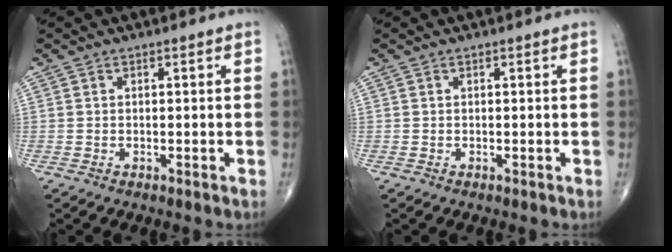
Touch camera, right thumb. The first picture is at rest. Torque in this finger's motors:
{"motor_torque": [-0.12, 0.12, 0.00, 0.00, 0.00]}